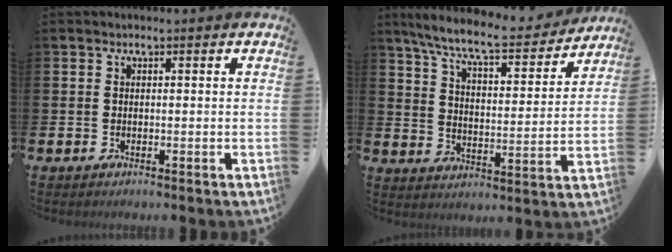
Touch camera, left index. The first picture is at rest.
{"total": 9.0, "force": [8.1, 1.2, 3.8], "torque": [-0.101, -0.051, 0.137]}